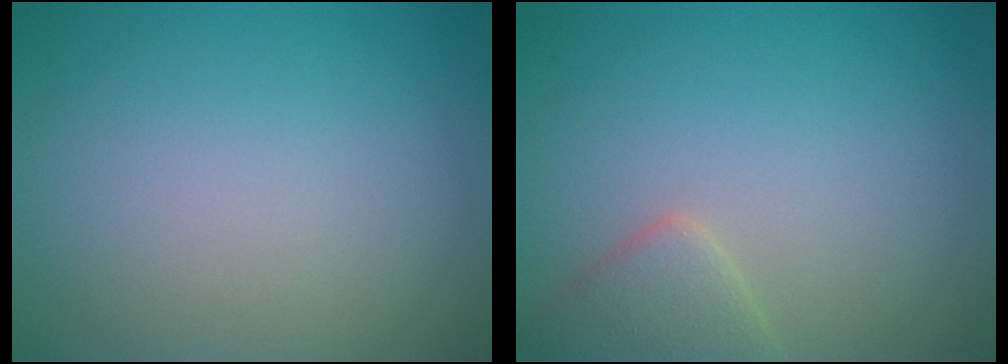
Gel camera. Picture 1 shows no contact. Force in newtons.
{"total": 2.4, "press": 2.4, "slide": 0.1}